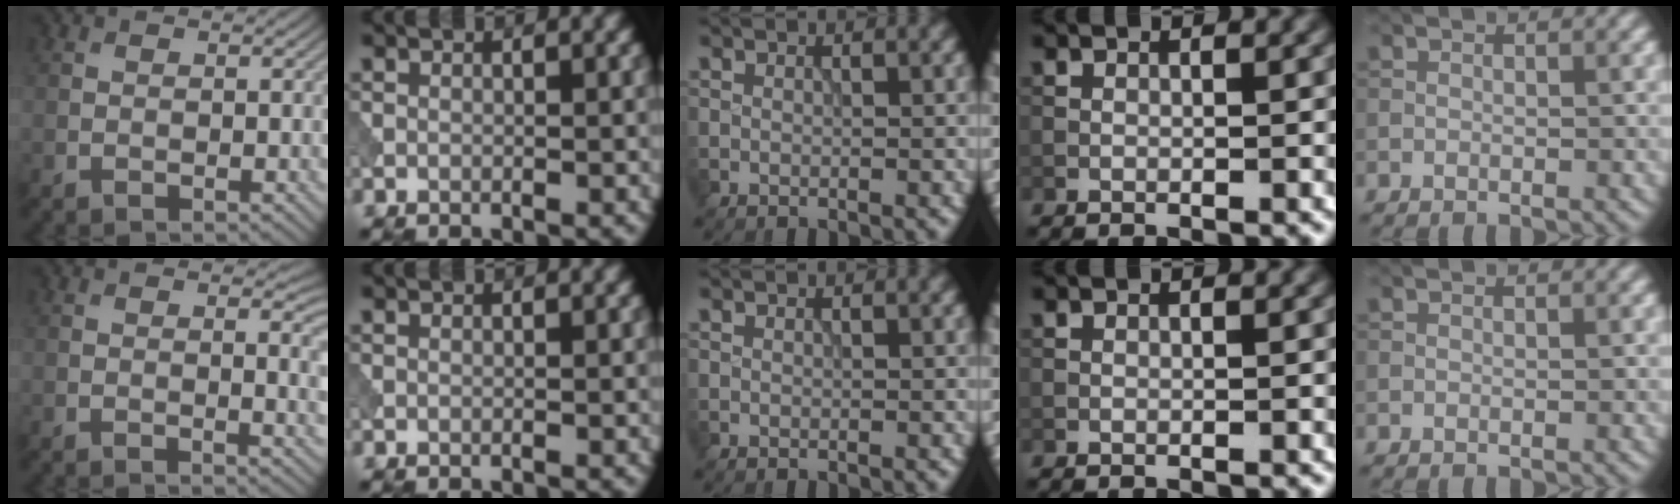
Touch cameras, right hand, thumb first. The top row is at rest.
{"thumb": {"total": 3.1, "force": [0.4, 1.0, 3.0], "torque": [-0.041, -0.006, 0.006]}}